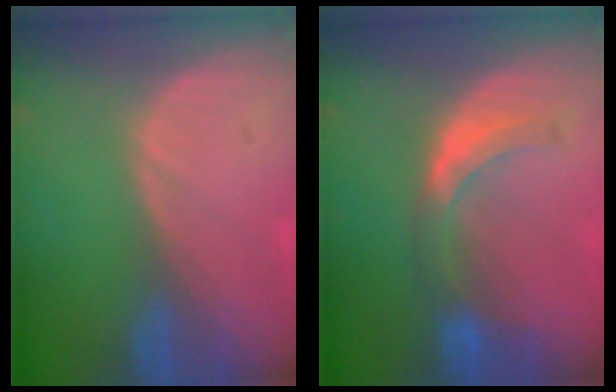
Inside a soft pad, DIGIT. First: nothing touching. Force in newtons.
{"total": 5.9, "press": 5.8, "slide": 1.0}